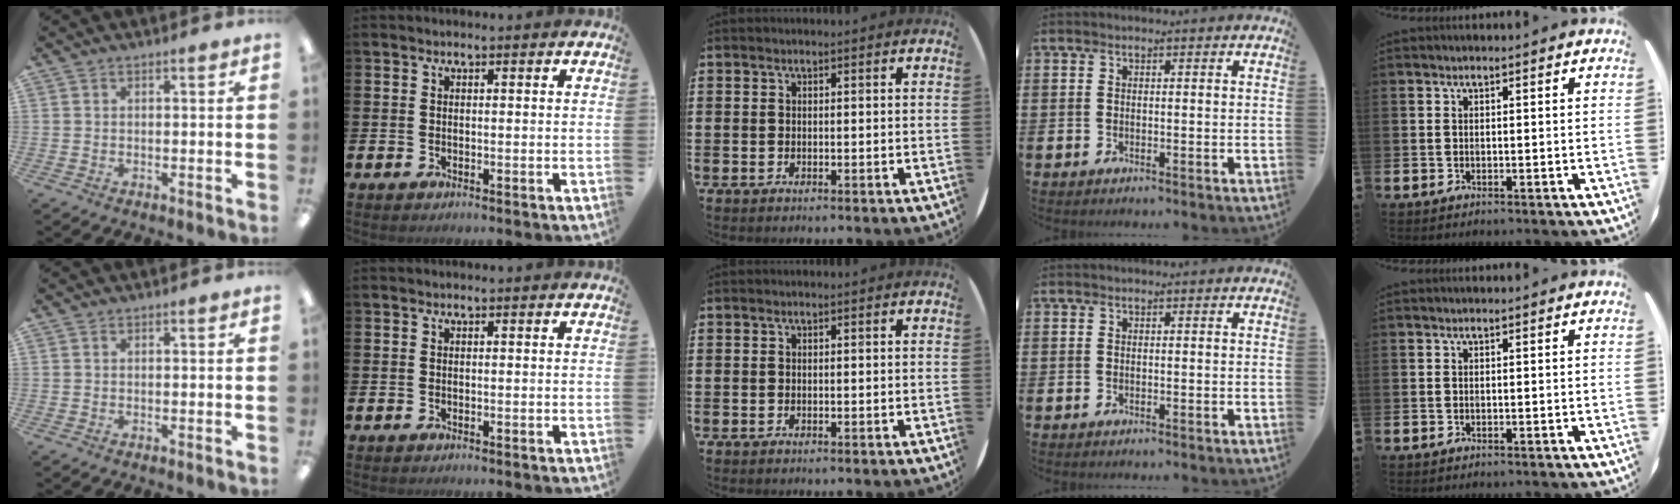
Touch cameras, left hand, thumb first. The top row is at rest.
{}